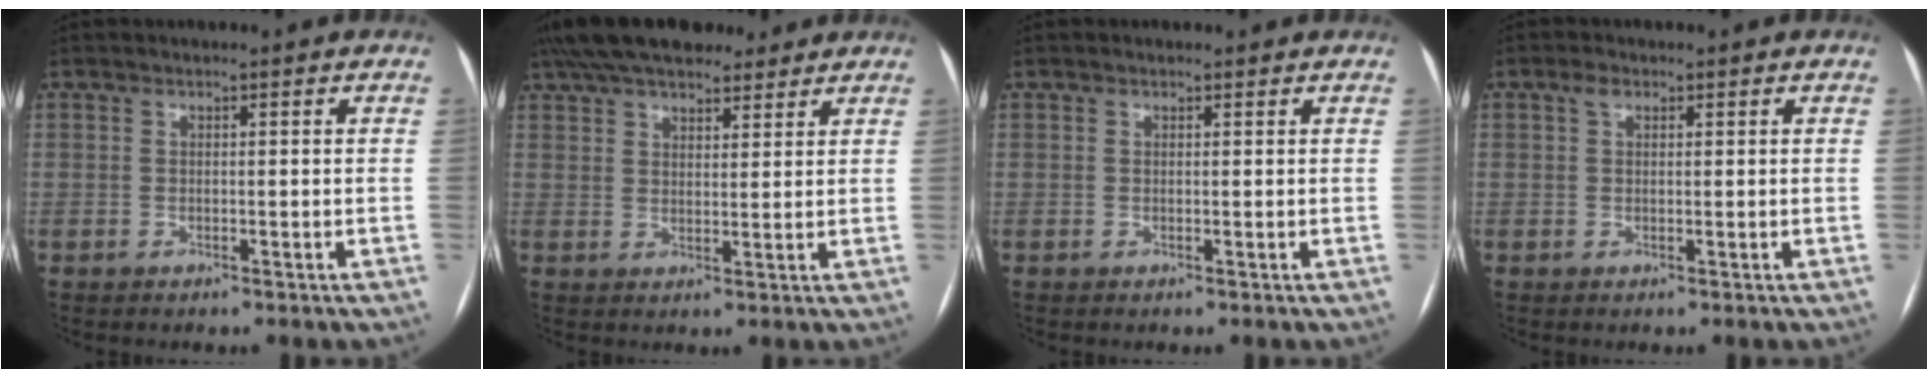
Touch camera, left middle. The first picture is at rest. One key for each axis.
{"total": 15.1, "fx": 12.0, "fy": 5.4, "fz": 7.3, "tx": -0.138, "ty": 0.052, "tz": 0.189}
{"total": 1.1, "fx": 0.9, "fy": 0.3, "fz": 0.5, "tx": -0.015, "ty": 0.019, "tz": 0.015}
{"total": 1.5, "fx": 0.8, "fy": 0.8, "fz": 1.0, "tx": -0.024, "ty": 0.011, "tz": 0.016}